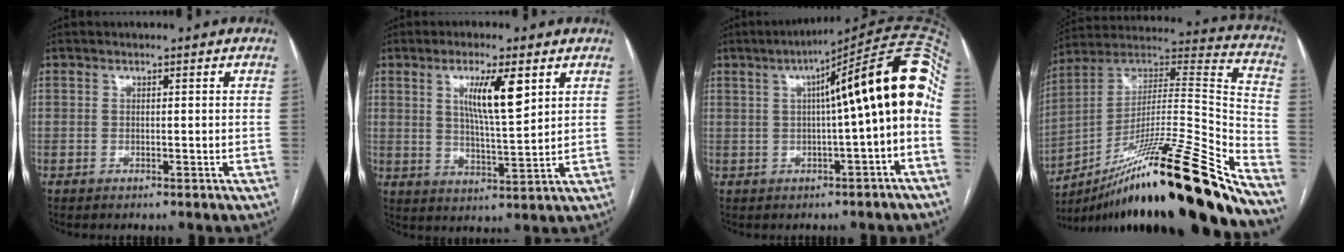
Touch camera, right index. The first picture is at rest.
{"total": 8.2, "force": [3.4, 0.9, 7.4], "torque": [-0.133, -0.006, 0.062]}
{"total": 16.0, "force": [1.3, 0.4, 16.0], "torque": [-0.219, 0.046, 0.014]}
{"total": 31.0, "force": [-21.7, 0.6, 22.1], "torque": [-0.285, 0.002, -0.363]}